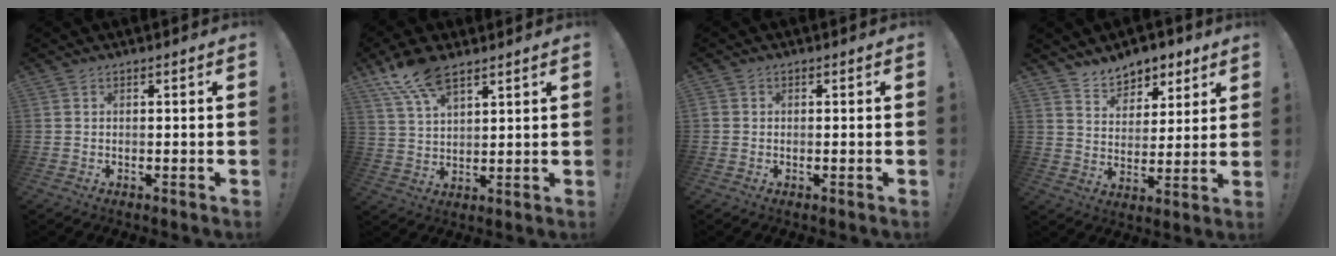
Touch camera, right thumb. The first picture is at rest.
{"total": 10.6, "force": [7.6, 4.3, 6.1], "torque": [-0.116, -0.033, 0.144]}
{"total": 0.9, "force": [-0.4, 0.8, 0.3], "torque": [-0.004, 0.003, -0.006]}
{"total": 9.2, "force": [7.4, 5.1, 1.7], "torque": [-0.025, -0.055, 0.144]}